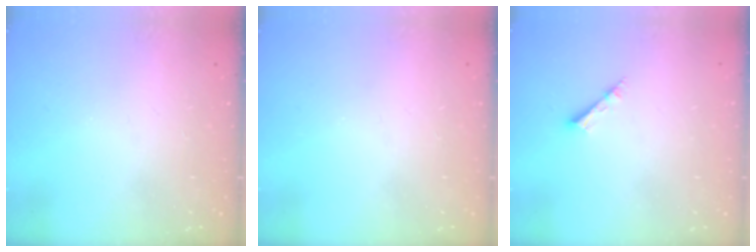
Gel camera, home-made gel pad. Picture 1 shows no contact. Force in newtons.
{"total": 0.0}
{"total": 2.3, "press": 2.3, "slide": 0.1}